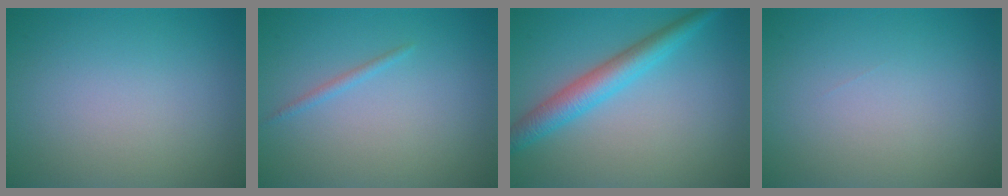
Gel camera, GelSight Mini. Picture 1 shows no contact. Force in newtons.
{"total": 0.8, "press": 0.8, "slide": 0.0}
{"total": 4.0, "press": 4.0, "slide": 0.1}
{"total": 0.0}